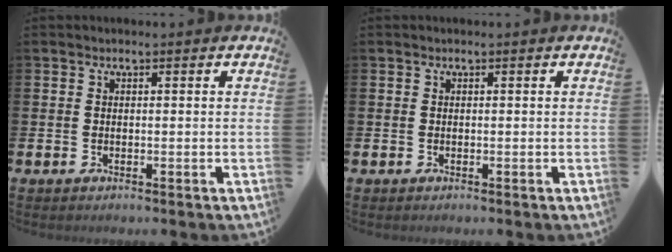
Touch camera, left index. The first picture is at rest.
{"total": 0.0}